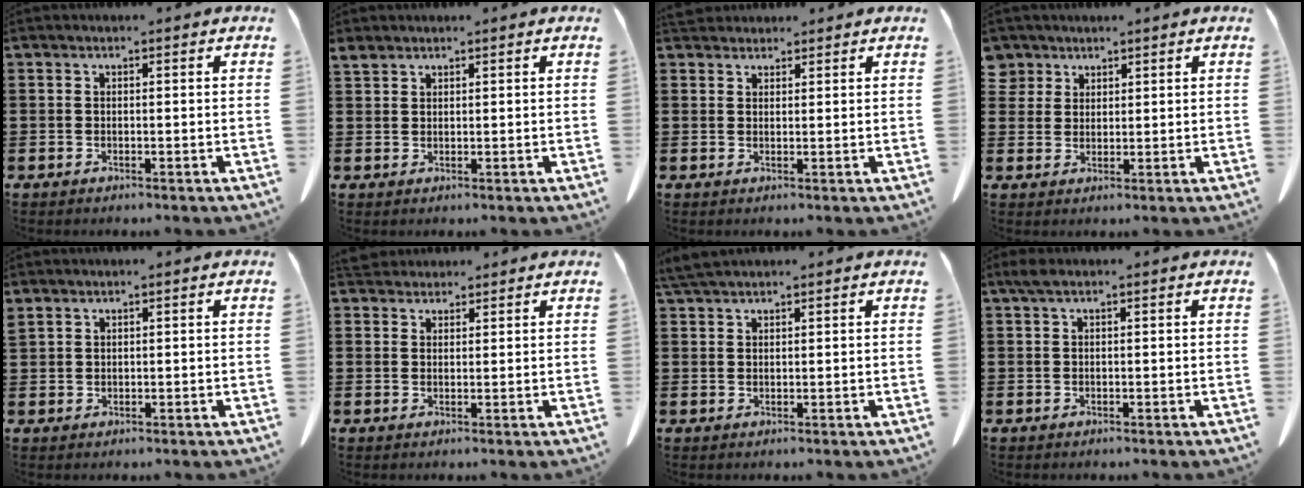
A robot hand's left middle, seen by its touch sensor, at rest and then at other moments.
{"total": 1.6, "force": [1.4, 0.5, 0.5], "torque": [-0.014, 0.002, 0.028]}
{"total": 2.4, "force": [2.2, 0.9, 0.5], "torque": [-0.015, 0.001, 0.044]}
{"total": 2.7, "force": [2.0, 1.7, 0.1], "torque": [-0.012, 0.007, 0.040]}
{"total": 1.1, "force": [1.1, 0.2, 0.1], "torque": [-0.005, -0.002, 0.022]}
{"total": 2.9, "force": [2.7, 0.9, 0.5], "torque": [-0.018, -0.001, 0.053]}
{"total": 2.9, "force": [2.6, 0.4, 1.3], "torque": [-0.033, 0.001, 0.050]}
{"total": 1.3, "force": [0.7, 0.3, 1.1], "torque": [-0.023, 0.003, 0.012]}